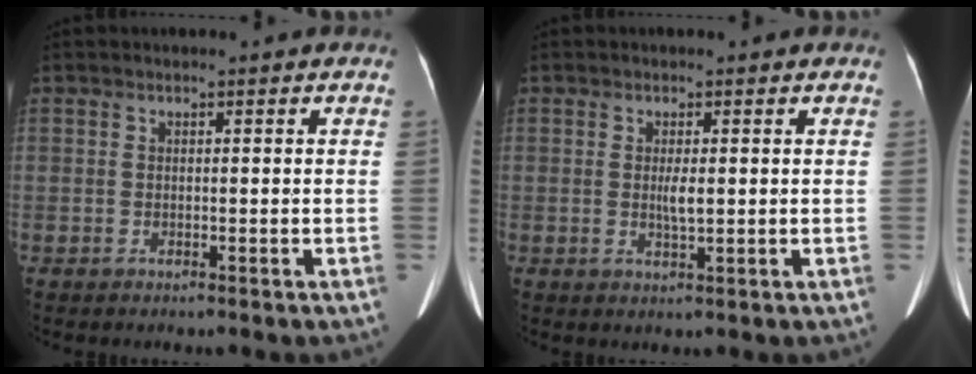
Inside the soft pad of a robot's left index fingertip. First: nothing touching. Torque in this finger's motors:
{"motor_torque": [0.74, 0.10, 0.39, 0.11]}